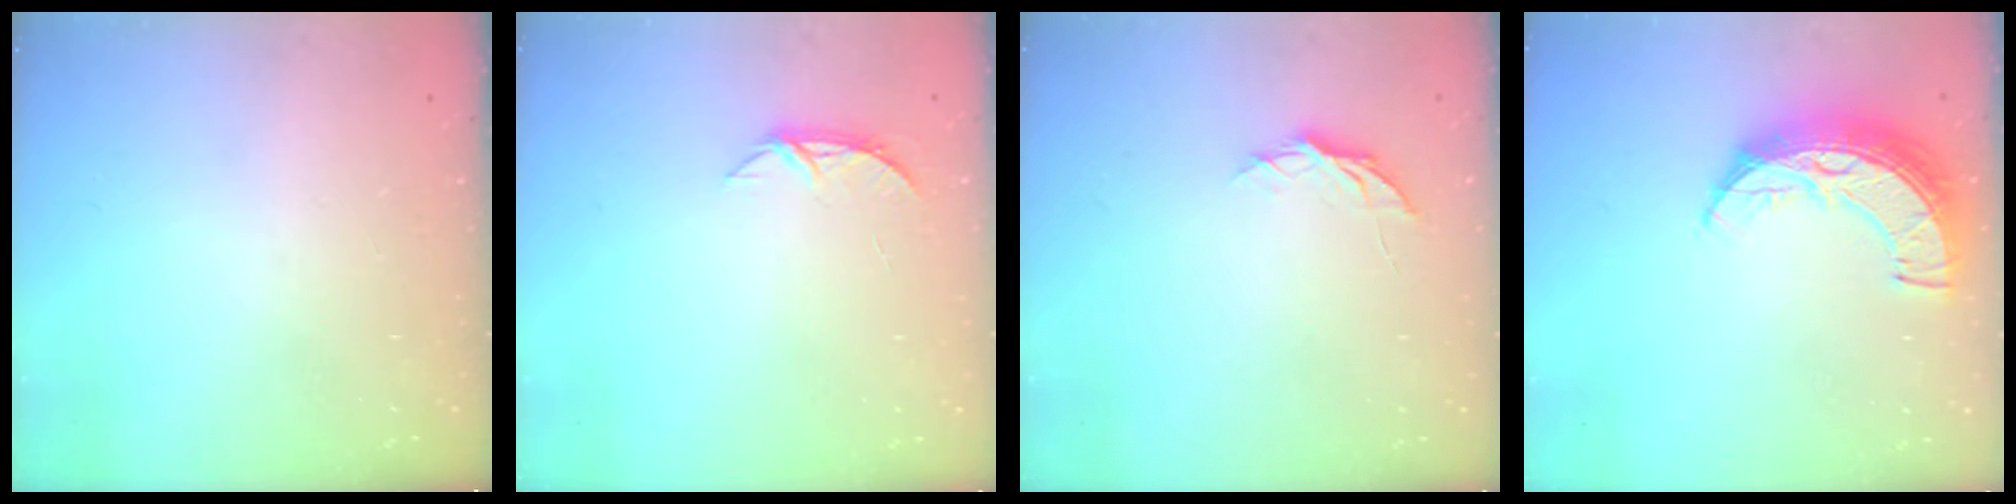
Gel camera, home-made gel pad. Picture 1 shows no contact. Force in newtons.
{"total": 5.7, "press": 5.6, "slide": 0.4}
{"total": 5.1, "press": 5.1, "slide": 0.4}
{"total": 12.3, "press": 12.3, "slide": 0.9}